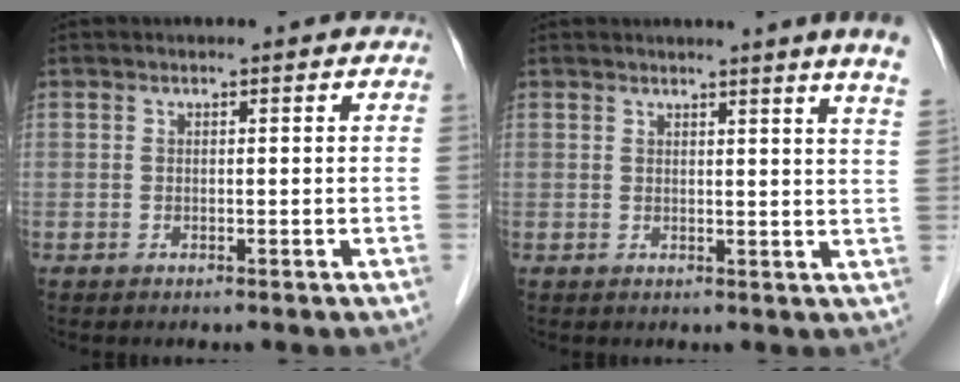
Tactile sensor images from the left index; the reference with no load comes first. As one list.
[{"total": 7.3, "force": [6.2, -1.7, 3.5], "torque": [-0.033, -0.034, 0.050]}]